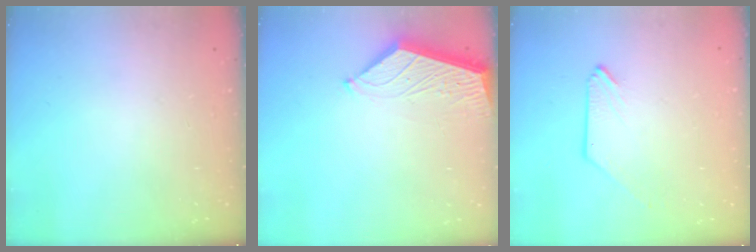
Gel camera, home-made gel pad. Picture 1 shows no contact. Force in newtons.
{"total": 3.7, "press": 3.7, "slide": 0.5}
{"total": 0.0}